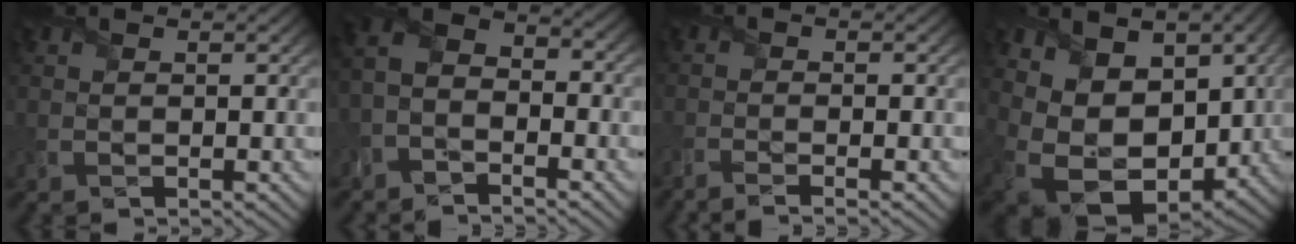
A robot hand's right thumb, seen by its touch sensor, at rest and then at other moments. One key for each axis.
{"total": 5.1, "fx": -3.7, "fy": 2.4, "fz": 2.6, "tx": -0.063, "ty": -0.002, "tz": -0.088}
{"total": 2.5, "fx": -2.0, "fy": -0.1, "fz": 1.6, "tx": -0.035, "ty": -0.004, "tz": -0.045}
{"total": 12.9, "fx": 0.3, "fy": 9.6, "fz": 8.6, "tx": -0.197, "ty": -0.038, "tz": 0.024}